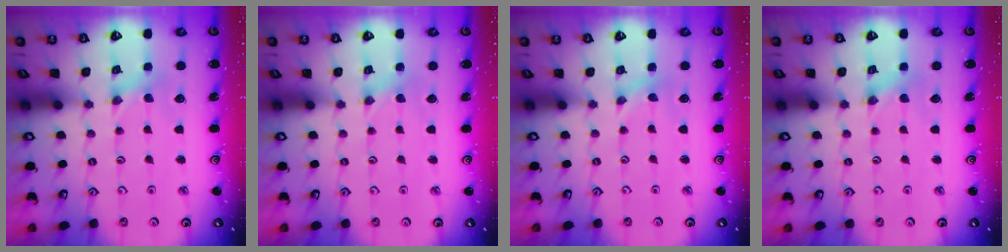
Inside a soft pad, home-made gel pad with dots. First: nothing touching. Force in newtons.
{"total": 0.0}
{"total": 0.0}
{"total": 1.1, "press": 1.1, "slide": 0.1}